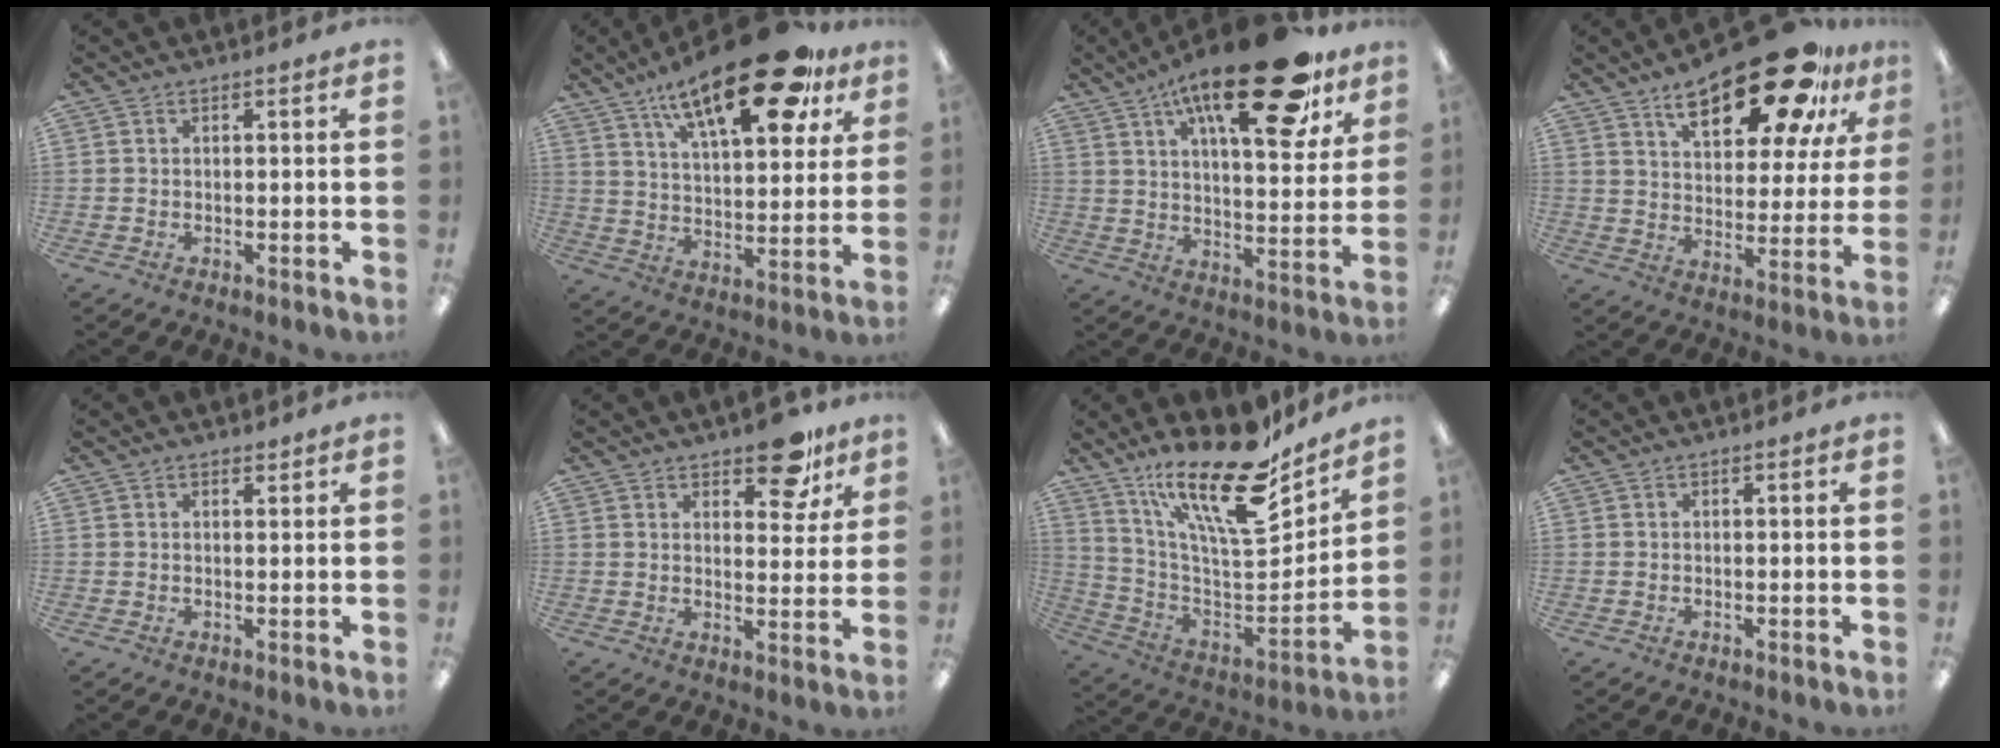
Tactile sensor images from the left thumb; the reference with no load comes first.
{"total": 23.2, "force": [14.9, 8.4, 15.6], "torque": [-0.231, -0.081, 0.241]}
{"total": 25.5, "force": [15.8, 9.2, 17.8], "torque": [-0.253, -0.086, 0.250]}
{"total": 22.7, "force": [14.8, 9.1, 14.6], "torque": [-0.218, -0.076, 0.243]}
{"total": 1.2, "force": [1.0, 0.5, 0.4], "torque": [0.000, -0.004, 0.017]}
{"total": 10.7, "force": [7.5, 4.9, 5.8], "torque": [-0.052, -0.044, 0.126]}
{"total": 24.0, "force": [17.0, 7.4, 15.2], "torque": [-0.259, -0.122, 0.287]}
{"total": 0.0}